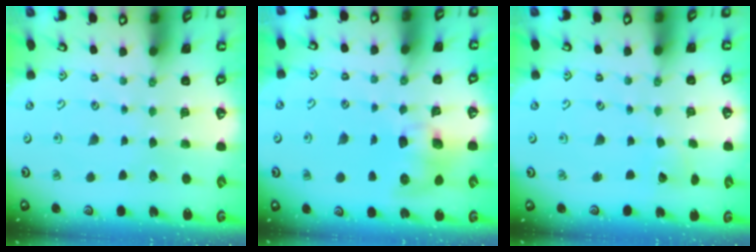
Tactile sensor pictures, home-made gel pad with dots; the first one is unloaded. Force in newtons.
{"total": 8.7, "press": 8.6, "slide": 1.3}
{"total": 1.8, "press": 1.8, "slide": 0.1}